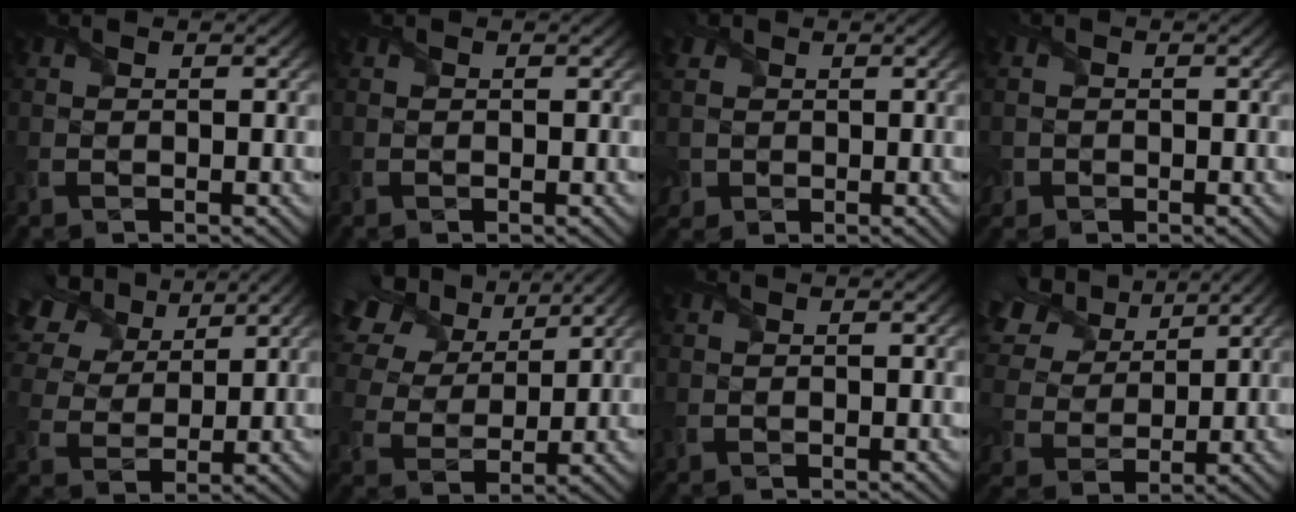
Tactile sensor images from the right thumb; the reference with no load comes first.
{"total": 0.0}
{"total": 4.0, "force": [0.1, 3.7, 1.4], "torque": [-0.062, -0.008, -0.008]}
{"total": 2.1, "force": [-0.8, 1.9, 0.4], "torque": [-0.017, -0.010, -0.022]}
{"total": 11.0, "force": [6.5, 6.4, 6.2], "torque": [-0.179, 0.028, 0.115]}
{"total": 13.0, "force": [7.4, 7.7, 7.5], "torque": [-0.218, 0.033, 0.124]}
{"total": 0.6, "force": [-0.2, 0.6, 0.1], "torque": [-0.002, -0.005, -0.004]}
{"total": 13.9, "force": [7.0, 8.9, 8.1], "torque": [-0.247, 0.037, 0.127]}